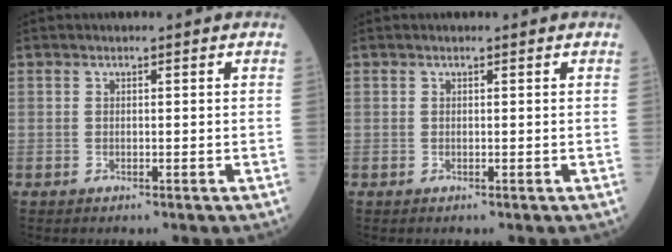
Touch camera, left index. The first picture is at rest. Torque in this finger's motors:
{"motor_torque": [0.01, -0.11, 0.00, -0.01]}